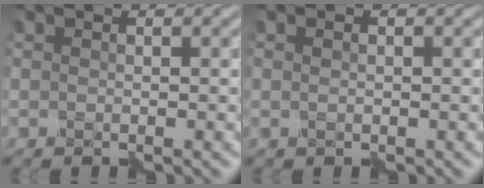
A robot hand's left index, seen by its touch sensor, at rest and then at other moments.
{"total": 0.7, "force": [0.1, 0.3, 0.6], "torque": [-0.010, -0.003, 0.006]}